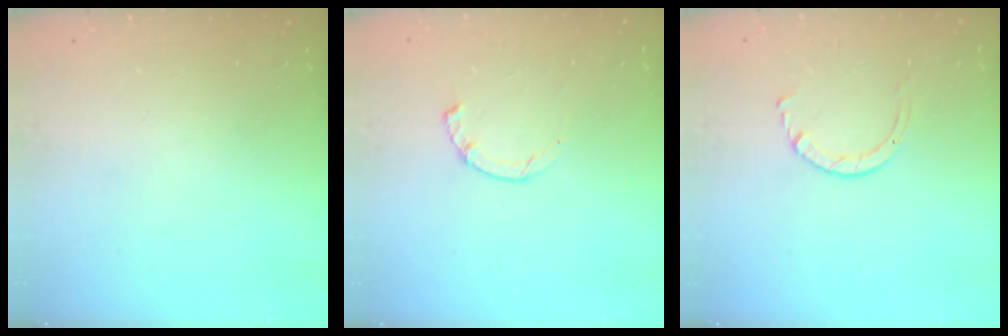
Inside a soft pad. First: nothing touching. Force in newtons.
{"total": 2.3, "press": 2.3, "slide": 0.4}
{"total": 2.9, "press": 2.9, "slide": 0.2}